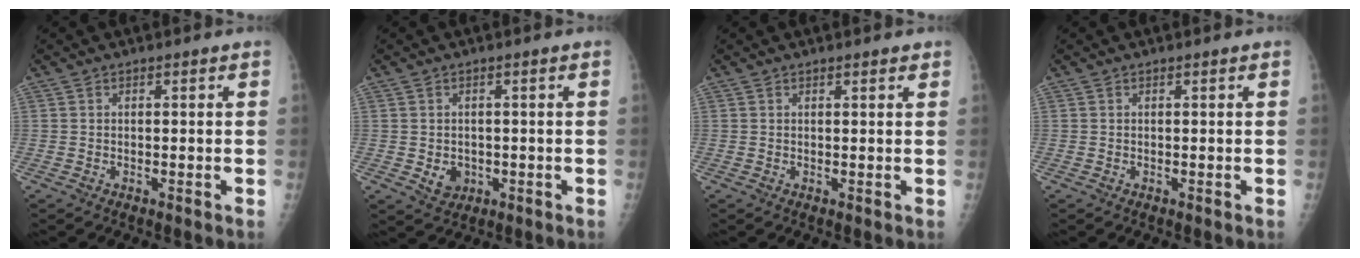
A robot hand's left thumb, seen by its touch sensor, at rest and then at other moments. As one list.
[{"total": 3.2, "force": [-0.5, 2.7, 1.6], "torque": [-0.011, -0.001, 0.003]}, {"total": 1.4, "force": [1.1, 0.3, 0.8], "torque": [-0.008, -0.002, 0.013]}, {"total": 0.0}]